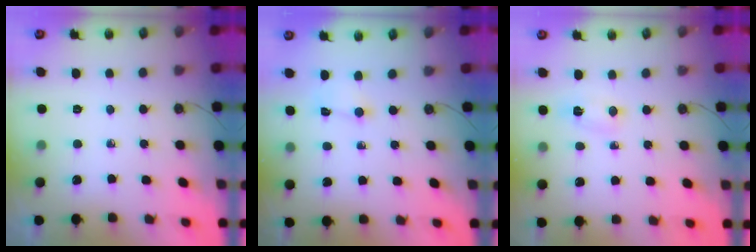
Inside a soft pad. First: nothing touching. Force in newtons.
{"total": 1.2, "press": 1.0, "slide": 0.6}
{"total": 2.9, "press": 1.6, "slide": 2.4}